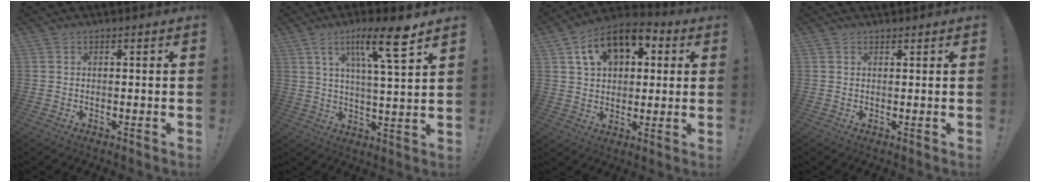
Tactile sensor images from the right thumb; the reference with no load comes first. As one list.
[{"total": 14.0, "force": [7.4, 1.8, 11.8], "torque": [-0.197, -0.031, 0.109]}, {"total": 14.4, "force": [6.4, 9.6, 8.6], "torque": [-0.143, -0.014, 0.120]}, {"total": 0.8, "force": [0.8, 0.3, 0.0], "torque": [0.008, -0.005, 0.015]}]